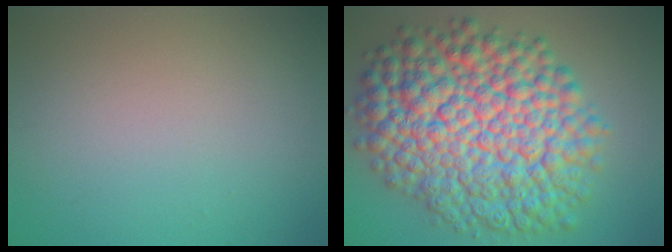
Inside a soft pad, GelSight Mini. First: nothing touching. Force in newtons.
{"total": 14.3, "press": 14.3, "slide": 0.3}